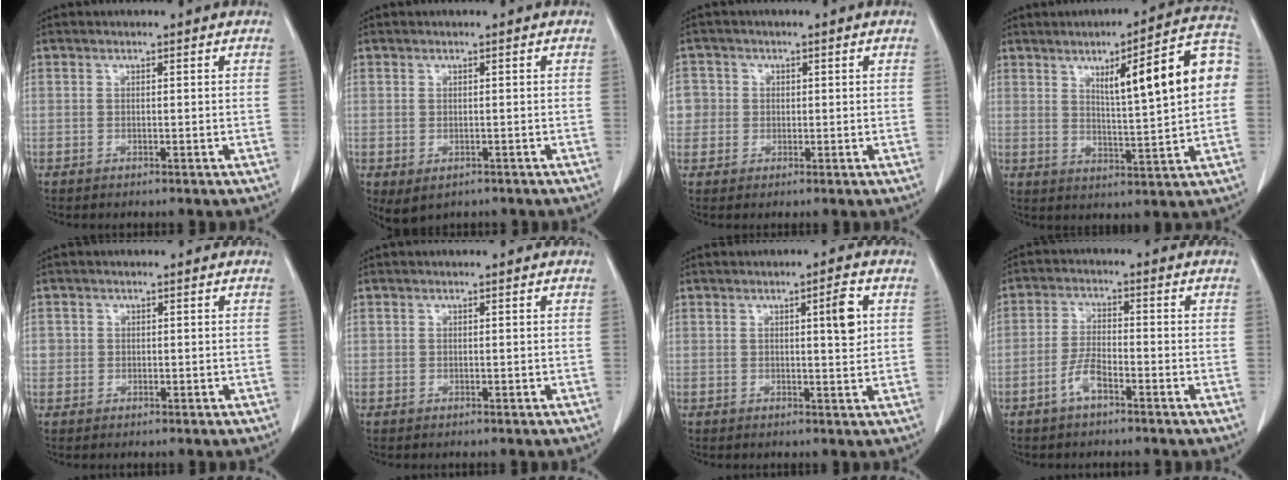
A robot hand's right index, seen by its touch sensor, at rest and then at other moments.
{"total": 3.0, "force": [-1.4, 1.9, 1.8], "torque": [-0.034, -0.008, -0.010]}
{"total": 4.1, "force": [0.3, 4.1, 0.2], "torque": [0.008, 0.013, 0.004]}
{"total": 14.9, "force": [3.2, 1.6, 14.5], "torque": [-0.199, 0.026, 0.045]}
{"total": 1.7, "force": [-0.1, 1.7, 0.3], "torque": [-0.002, 0.005, 0.001]}
{"total": 0.0}
{"total": 4.0, "force": [1.1, 0.6, 3.8], "torque": [-0.054, 0.001, 0.013]}
{"total": 4.1, "force": [-2.5, 1.1, 3.0], "torque": [-0.065, 0.005, -0.050]}